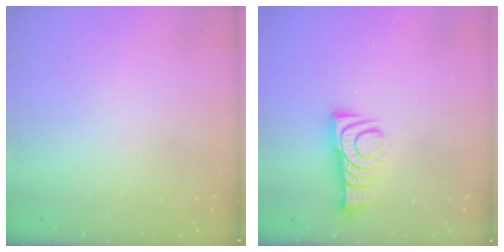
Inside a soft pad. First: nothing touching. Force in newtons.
{"total": 10.3, "press": 10.3, "slide": 0.5}